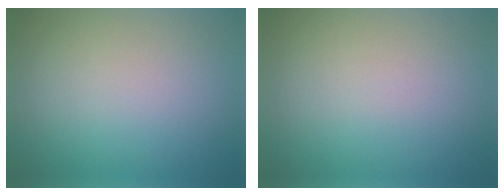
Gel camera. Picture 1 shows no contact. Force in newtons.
{"total": 0.0}